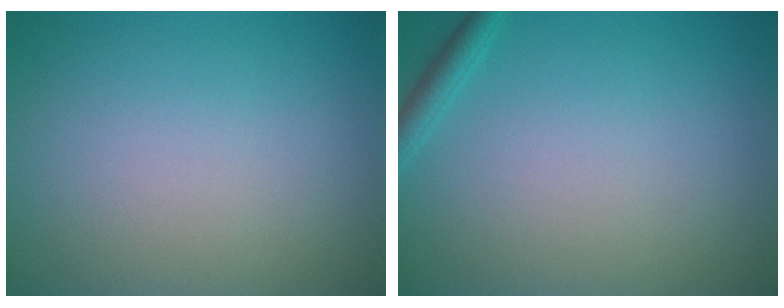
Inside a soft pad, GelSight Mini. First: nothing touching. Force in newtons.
{"total": 1.4, "press": 1.4, "slide": 0.1}